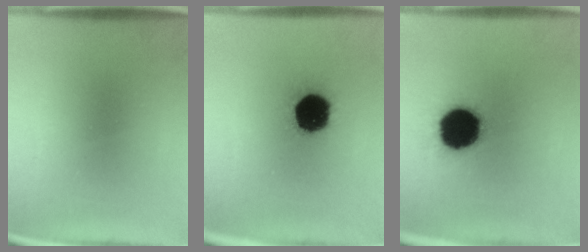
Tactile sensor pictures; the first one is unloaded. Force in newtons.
{"total": 17.1}
{"total": 18.4}